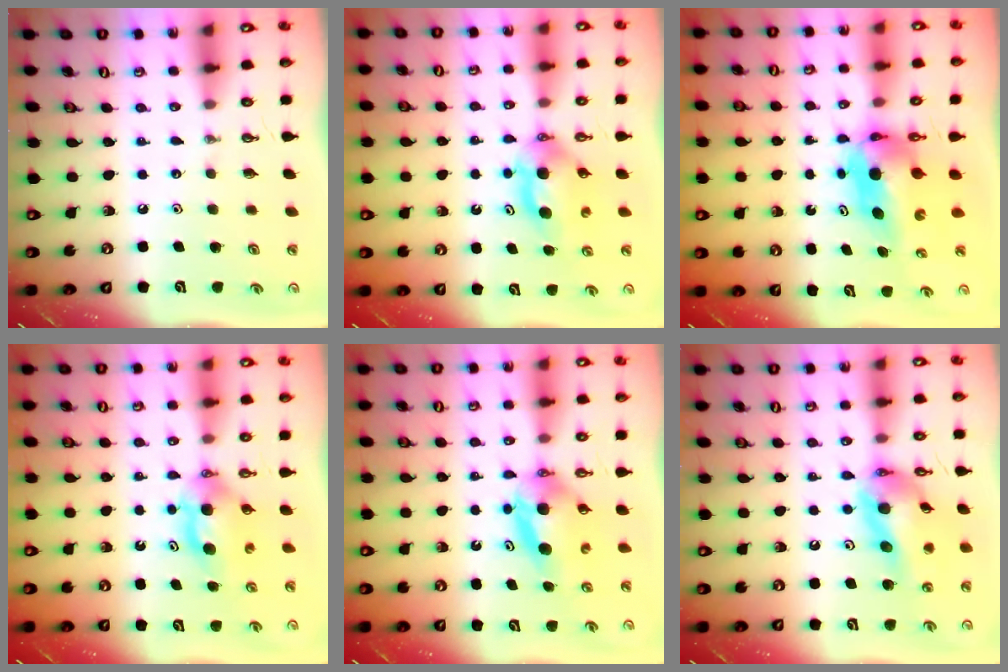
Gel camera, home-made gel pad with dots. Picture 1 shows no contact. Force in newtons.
{"total": 6.3, "press": 5.1, "slide": 3.6}
{"total": 6.1, "press": 6.1, "slide": 0.4}
{"total": 5.8, "press": 5.6, "slide": 1.2}
{"total": 7.8, "press": 5.4, "slide": 5.7}
{"total": 15.6, "press": 15.4, "slide": 2.1}